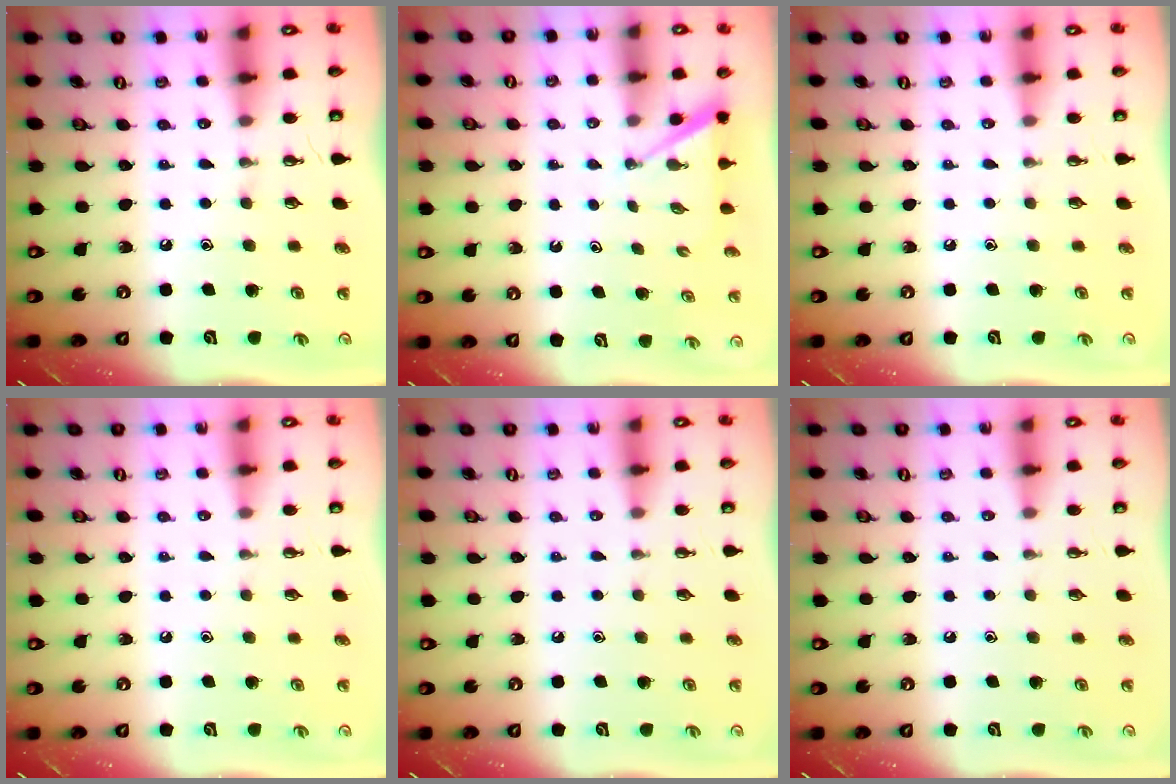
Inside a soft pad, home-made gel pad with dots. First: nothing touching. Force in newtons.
{"total": 2.3, "press": 2.3, "slide": 0.3}
{"total": 0.0}
{"total": 0.0}
{"total": 0.0}
{"total": 0.0}